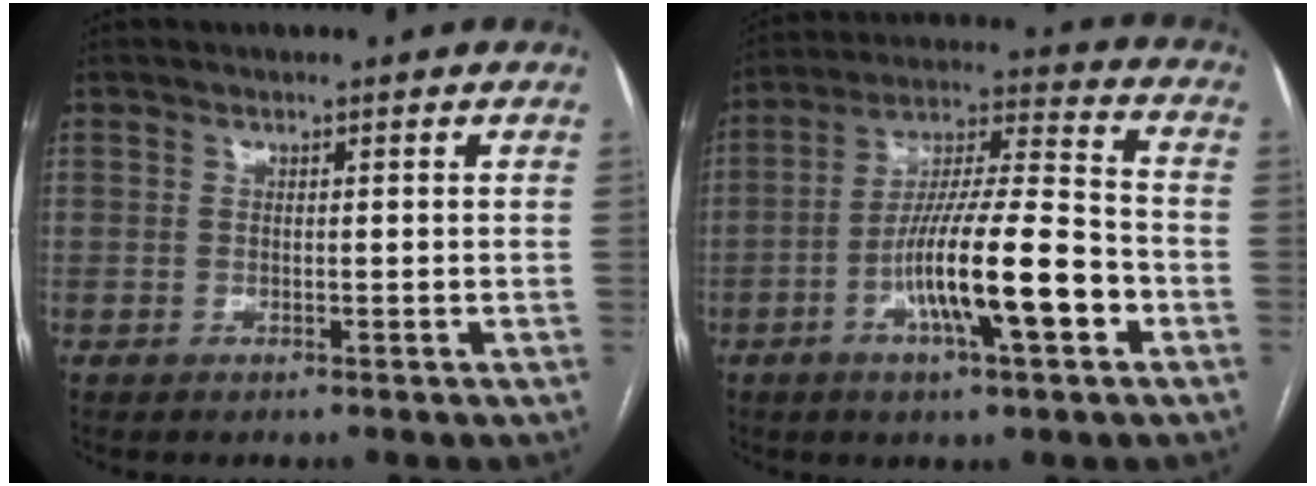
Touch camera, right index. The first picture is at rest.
{"total": 15.2, "force": [-5.4, 1.7, 14.1], "torque": [-0.254, 0.001, -0.091]}